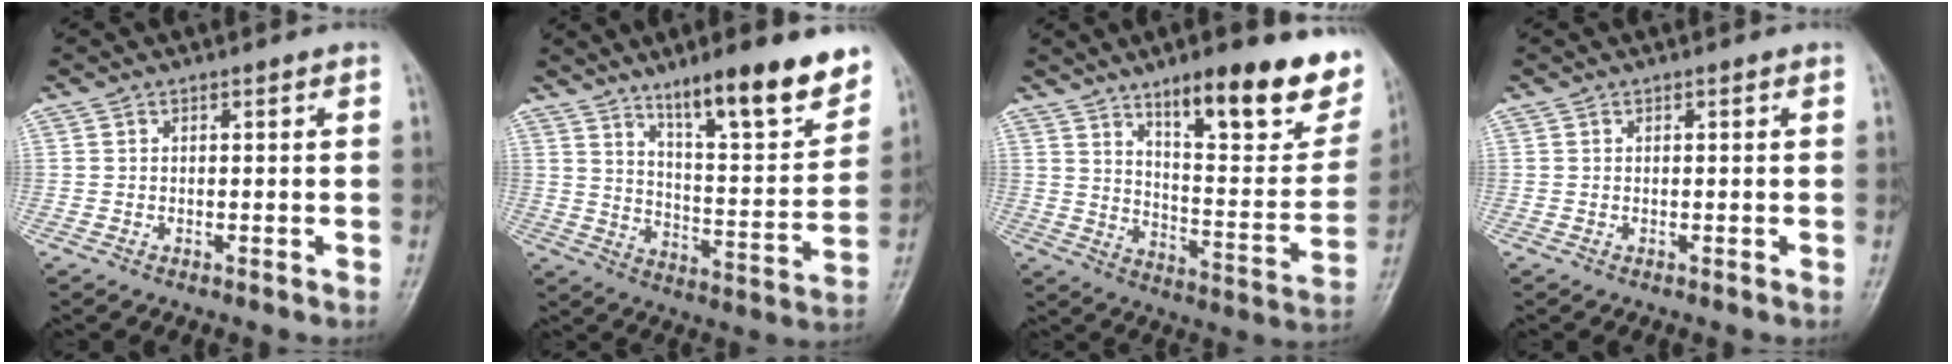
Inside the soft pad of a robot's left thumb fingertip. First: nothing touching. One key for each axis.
{"total": 17.2, "fx": 11.8, "fy": 3.5, "fz": 12.0, "tx": -0.148, "ty": -0.071, "tz": 0.189}
{"total": 22.4, "fx": 13.8, "fy": 6.6, "fz": 16.3, "tx": -0.179, "ty": -0.069, "tz": 0.208}
{"total": 0.0}